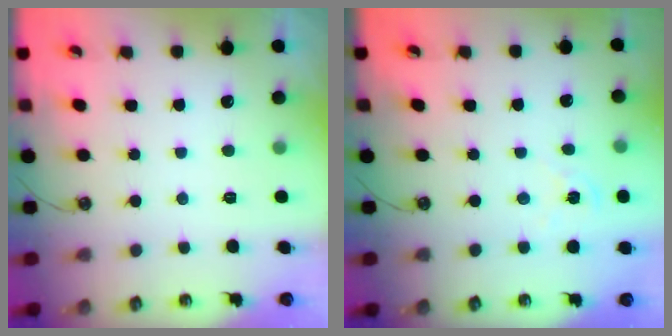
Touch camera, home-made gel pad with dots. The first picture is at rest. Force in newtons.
{"total": 2.2, "press": 2.2, "slide": 0.3}